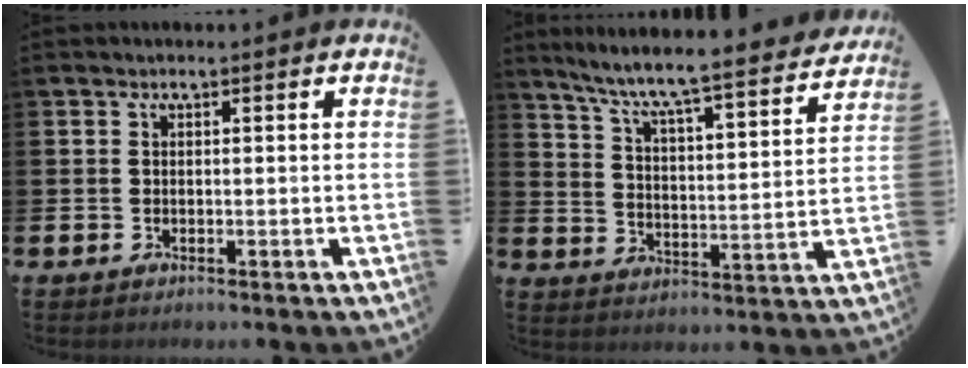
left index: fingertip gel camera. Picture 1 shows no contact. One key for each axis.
{"total": 7.5, "fx": 6.9, "fy": 0.3, "fz": 3.1, "tx": -0.084, "ty": -0.060, "tz": 0.109}